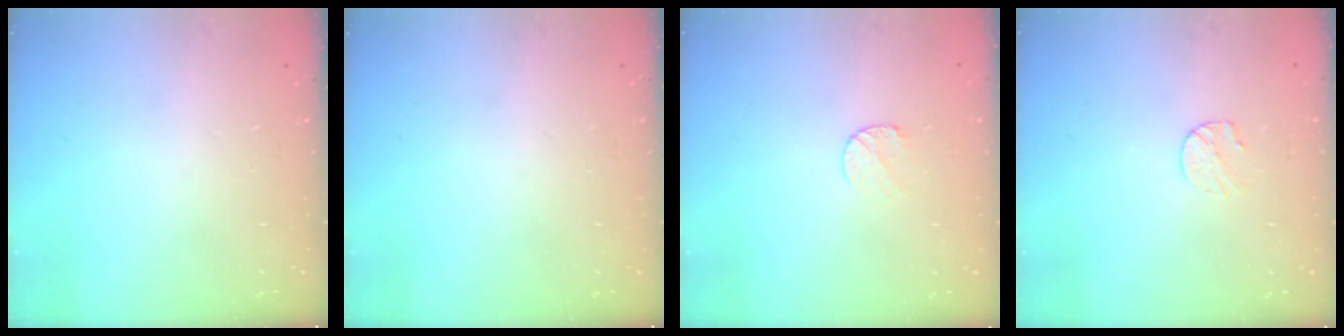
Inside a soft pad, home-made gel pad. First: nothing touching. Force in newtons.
{"total": 0.0}
{"total": 5.0, "press": 5.0, "slide": 0.4}
{"total": 6.5, "press": 6.4, "slide": 0.6}